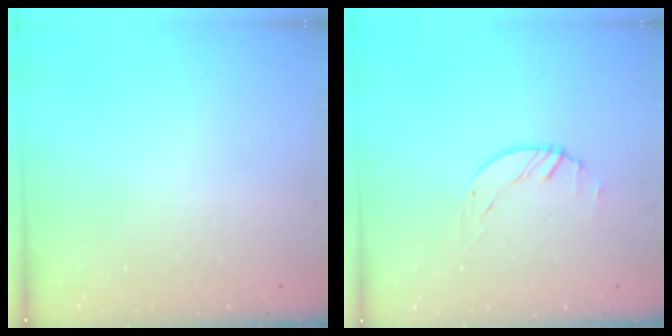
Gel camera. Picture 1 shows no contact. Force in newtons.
{"total": 1.7, "press": 1.7, "slide": 0.1}